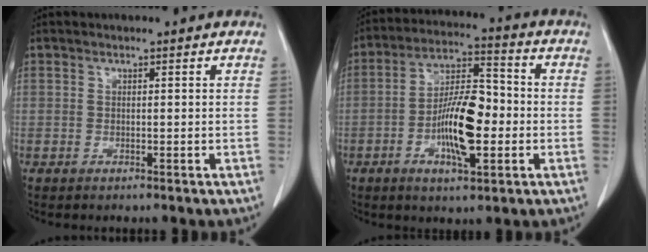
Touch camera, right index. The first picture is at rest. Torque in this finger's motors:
{"motor_torque": [1.21, -0.72, 0.28, 0.15]}